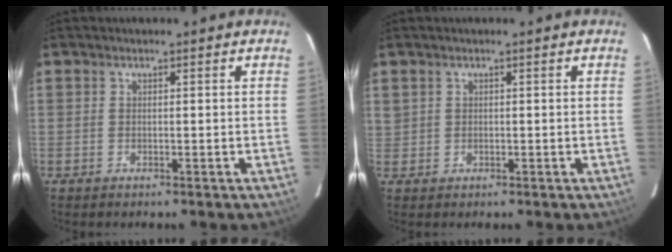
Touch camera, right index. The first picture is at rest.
{"total": 1.5, "force": [0.7, 1.4, 0.3], "torque": [0.000, 0.006, 0.016]}